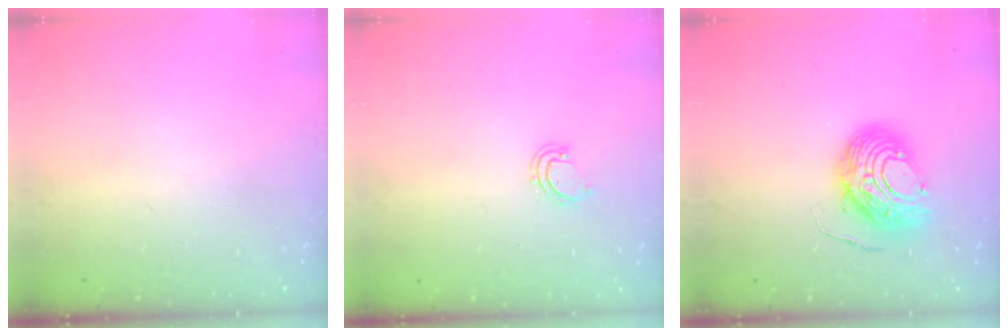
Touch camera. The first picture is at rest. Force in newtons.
{"total": 2.5, "press": 2.5, "slide": 0.3}
{"total": 11.1, "press": 11.0, "slide": 1.0}